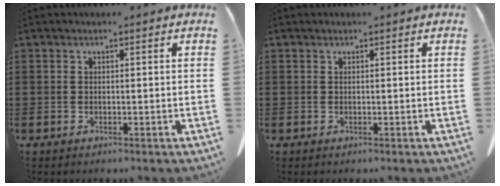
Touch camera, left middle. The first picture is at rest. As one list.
[{"total": 0.0}]